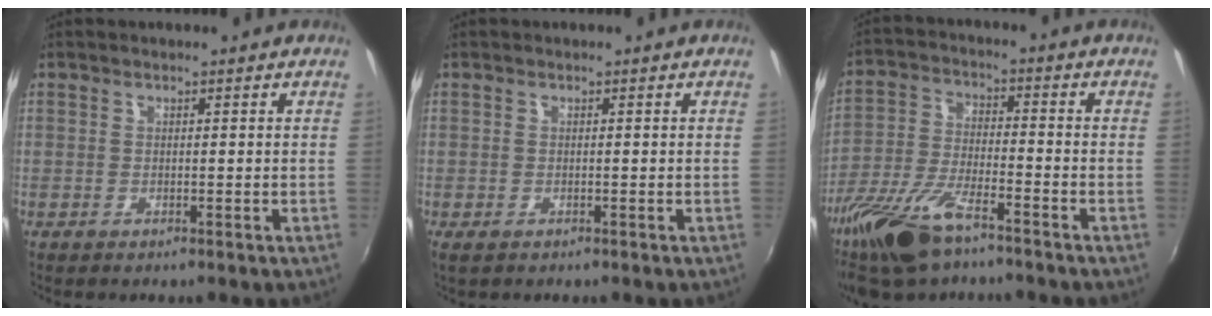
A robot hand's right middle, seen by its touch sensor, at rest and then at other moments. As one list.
[{"total": 0.8, "force": [-0.4, 0.3, 0.5], "torque": [-0.013, -0.003, -0.005]}, {"total": 14.9, "force": [-10.3, 4.8, 9.6], "torque": [-0.212, -0.030, -0.201]}]